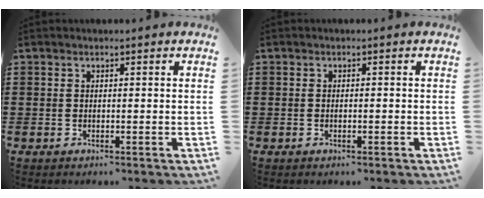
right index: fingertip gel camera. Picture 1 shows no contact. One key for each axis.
{"total": 0.5, "fx": -0.2, "fy": 0.1, "fz": 0.5, "tx": -0.010, "ty": -0.004, "tz": -0.002}